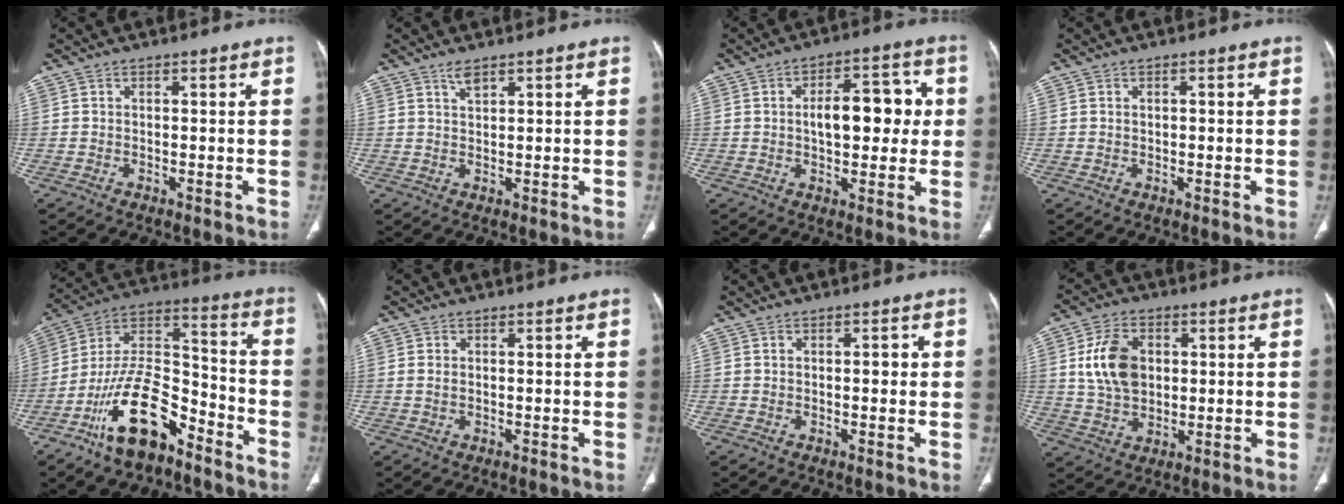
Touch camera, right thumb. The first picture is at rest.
{"total": 2.0, "force": [1.6, 0.6, 1.1], "torque": [-0.014, -0.004, 0.031]}
{"total": 11.8, "force": [1.1, 6.4, 9.9], "torque": [-0.111, 0.023, 0.016]}
{"total": 0.6, "force": [0.1, 0.4, 0.5], "torque": [-0.012, 0.002, 0.005]}
{"total": 17.9, "force": [-10.9, 8.2, 11.5], "torque": [-0.183, 0.089, -0.202]}
{"total": 1.2, "force": [0.1, 0.8, 0.8], "torque": [-0.021, 0.003, 0.006]}
{"total": 1.5, "force": [0.1, 0.8, 1.3], "torque": [-0.014, 0.003, 0.000]}
{"total": 10.7, "force": [1.9, 7.6, 7.4], "torque": [-0.120, -0.002, 0.039]}